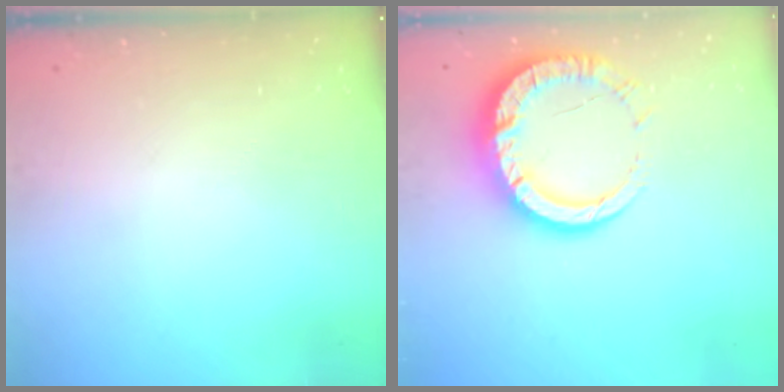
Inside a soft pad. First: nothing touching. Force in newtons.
{"total": 14.4, "press": 14.3, "slide": 1.4}